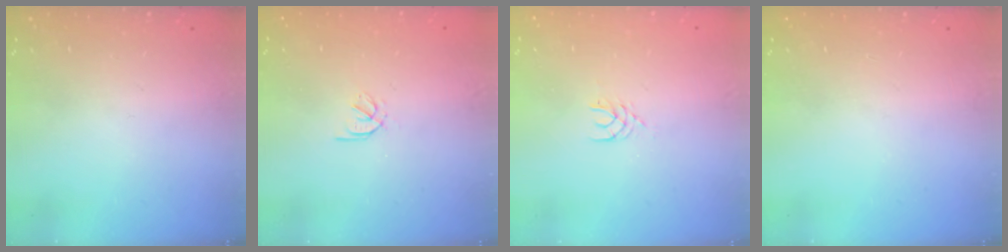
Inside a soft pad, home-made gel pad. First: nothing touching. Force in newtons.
{"total": 1.7, "press": 1.6, "slide": 0.6}
{"total": 2.9, "press": 2.9, "slide": 0.4}
{"total": 0.0}